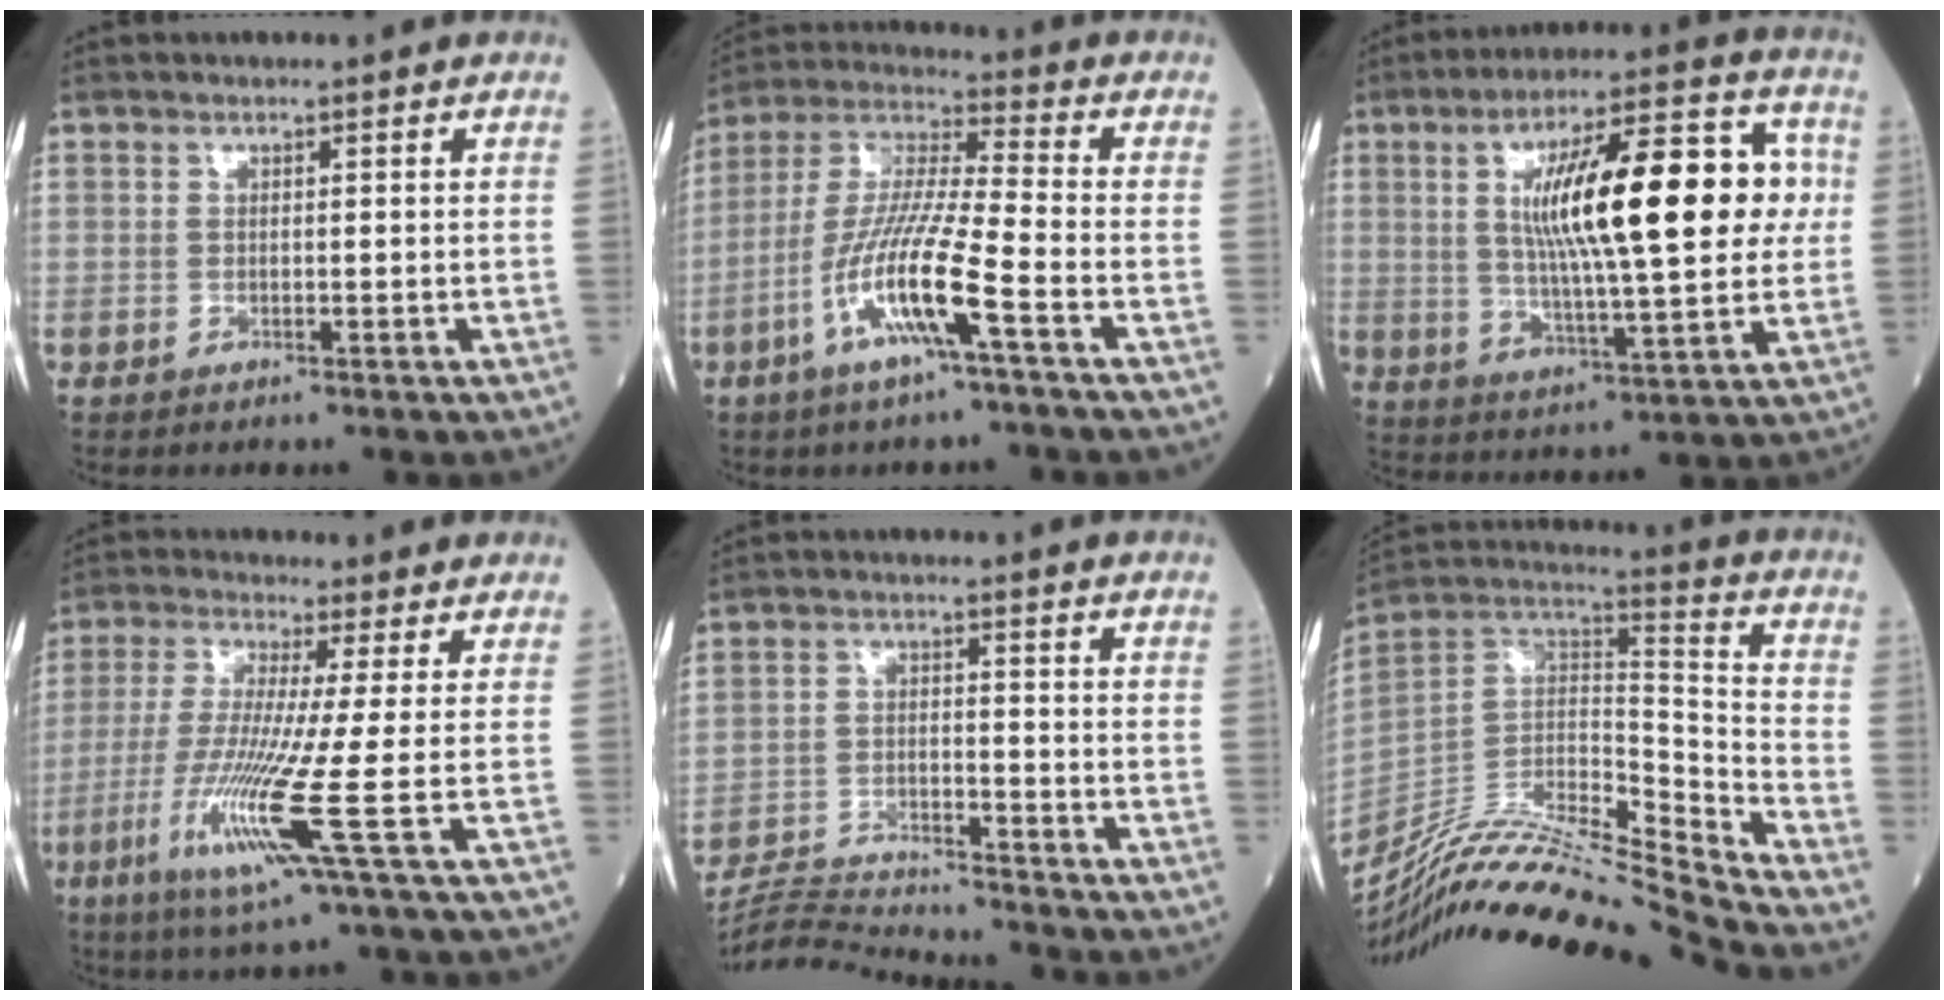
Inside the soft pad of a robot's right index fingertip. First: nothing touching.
{"total": 12.9, "force": [-5.2, 0.2, 11.8], "torque": [-0.248, -0.004, -0.104]}
{"total": 19.8, "force": [3.2, 4.0, 19.1], "torque": [-0.312, 0.030, 0.050]}
{"total": 11.2, "force": [-3.5, -1.9, 10.5], "torque": [-0.221, -0.031, -0.070]}
{"total": 9.9, "force": [-9.8, -1.6, 0.5], "torque": [-0.010, 0.001, -0.176]}
{"total": 22.6, "force": [-21.1, -1.6, 7.9], "torque": [-0.170, 0.009, -0.370]}